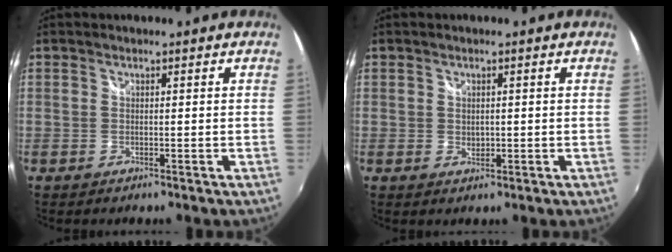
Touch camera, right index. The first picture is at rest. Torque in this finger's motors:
{"motor_torque": [-0.05, 0.01, 0.02, 0.00]}